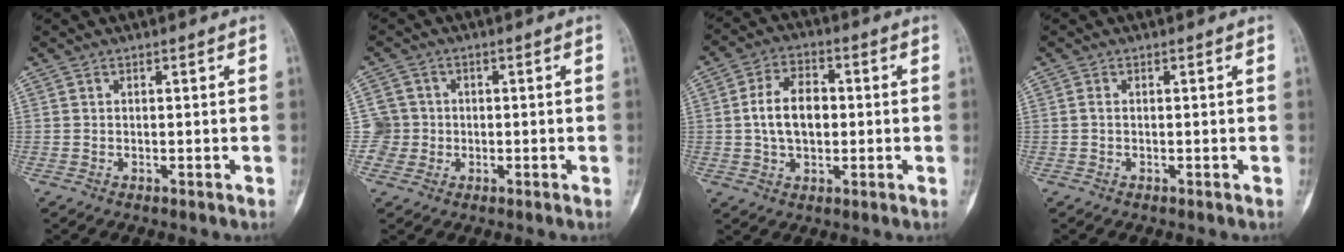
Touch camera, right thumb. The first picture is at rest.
{"total": 4.0, "force": [-0.4, 3.9, -0.2], "torque": [0.033, 0.013, -0.013]}
{"total": 9.1, "force": [0.2, 5.8, 7.0], "torque": [-0.110, 0.016, -0.001]}
{"total": 0.6, "force": [-0.1, 0.3, 0.5], "torque": [-0.011, 0.000, -0.004]}